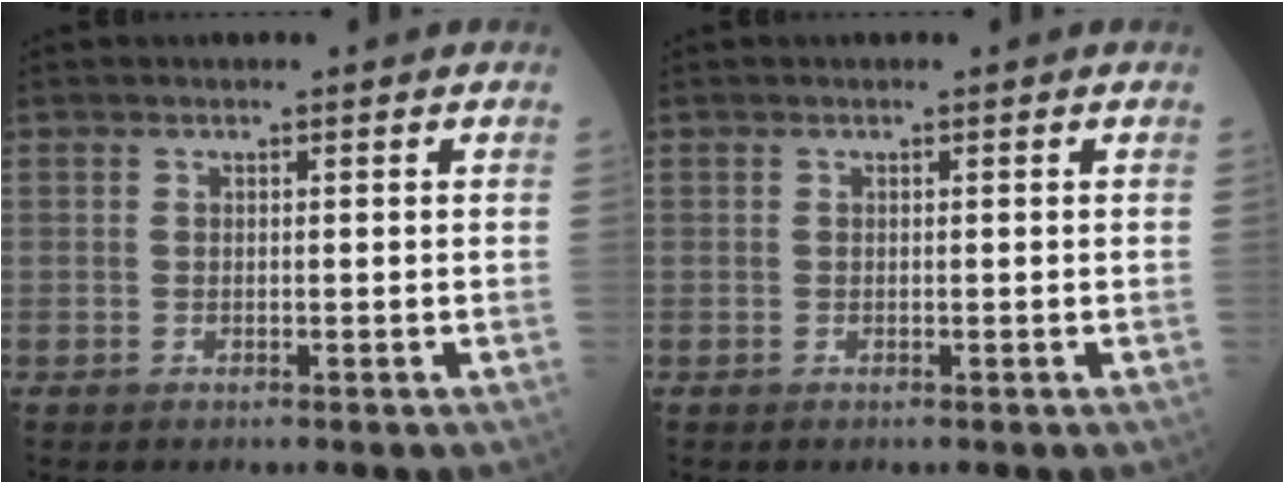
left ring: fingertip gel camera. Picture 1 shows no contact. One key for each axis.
{"total": 0.0}